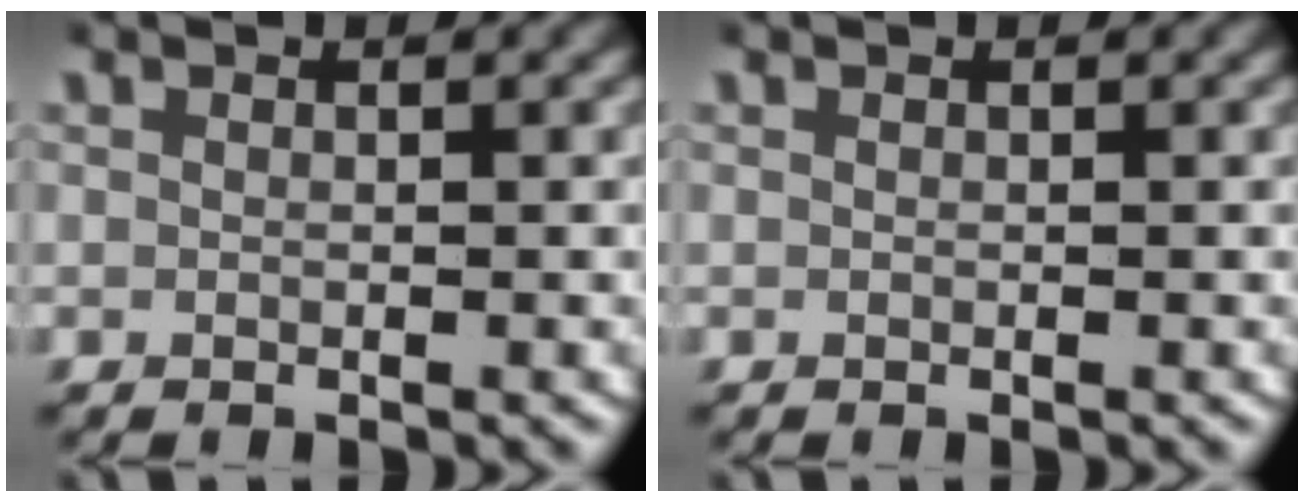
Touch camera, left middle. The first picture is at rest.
{"total": 0.0}